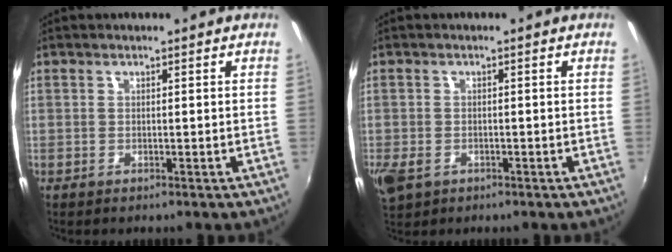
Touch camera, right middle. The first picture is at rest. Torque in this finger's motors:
{"motor_torque": [1.09, -1.05, 0.38, 0.21]}